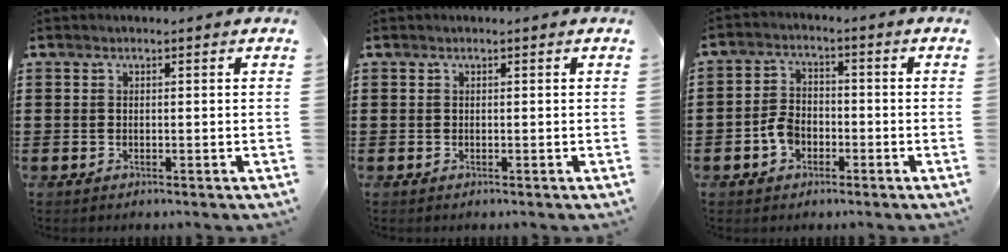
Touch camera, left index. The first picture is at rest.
{"total": 0.0}
{"total": 4.3, "force": [-2.0, 3.0, 2.4], "torque": [-0.060, 0.005, -0.041]}